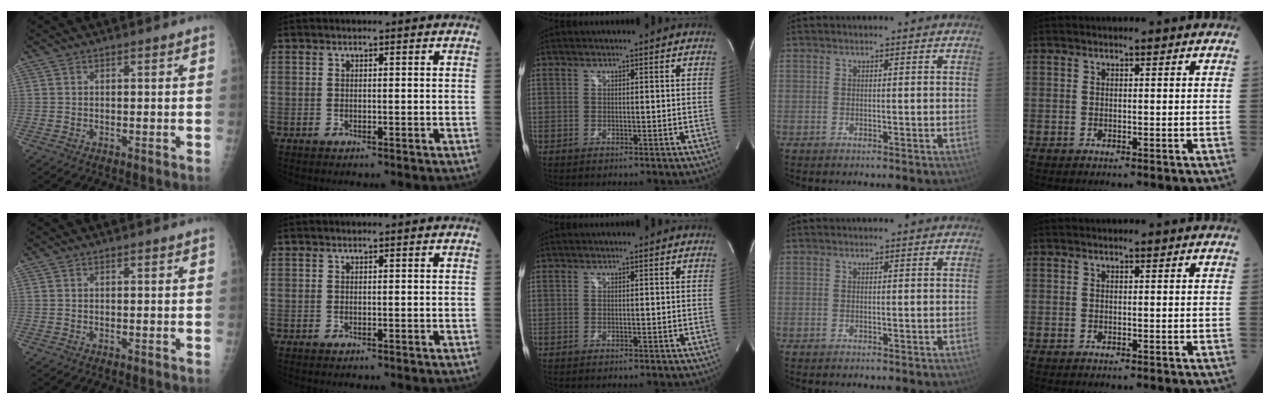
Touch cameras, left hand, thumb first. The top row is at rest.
{}